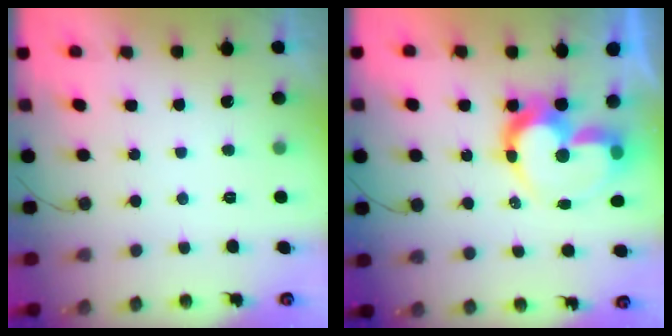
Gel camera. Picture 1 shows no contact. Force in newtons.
{"total": 14.4, "press": 14.3, "slide": 1.6}